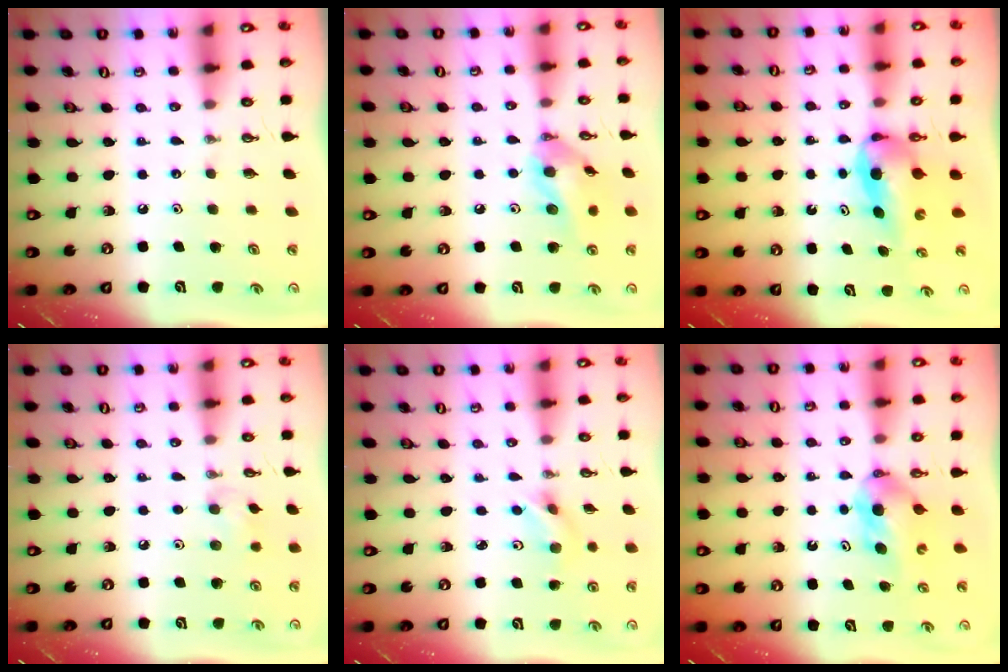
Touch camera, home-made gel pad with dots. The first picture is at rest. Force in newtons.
{"total": 12.7, "press": 12.6, "slide": 2.1}
{"total": 7.2, "press": 6.8, "slide": 2.4}
{"total": 7.0, "press": 6.8, "slide": 1.4}
{"total": 3.7, "press": 3.0, "slide": 2.2}
{"total": 6.1, "press": 6.0, "slide": 1.2}